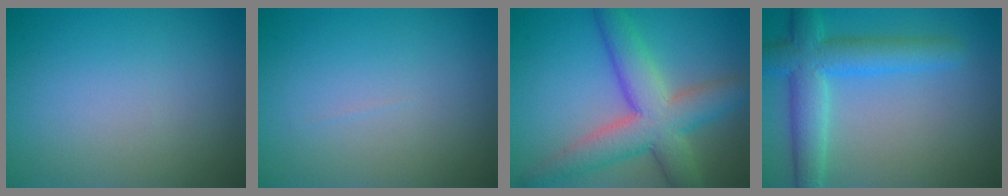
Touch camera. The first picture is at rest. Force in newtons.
{"total": 0.0}
{"total": 7.8, "press": 7.8, "slide": 0.5}
{"total": 5.8, "press": 5.8, "slide": 0.3}